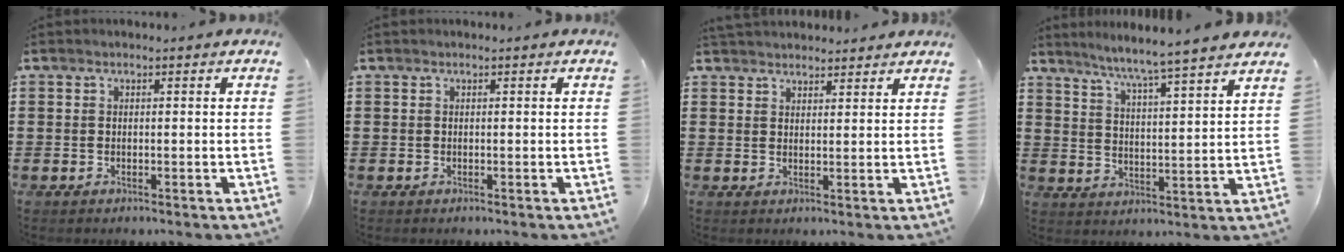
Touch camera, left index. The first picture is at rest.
{"total": 0.0}
{"total": 2.7, "force": [2.7, 0.4, 0.1], "torque": [-0.009, -0.002, 0.052]}
{"total": 5.4, "force": [4.9, -1.4, 1.7], "torque": [-0.055, -0.040, 0.078]}